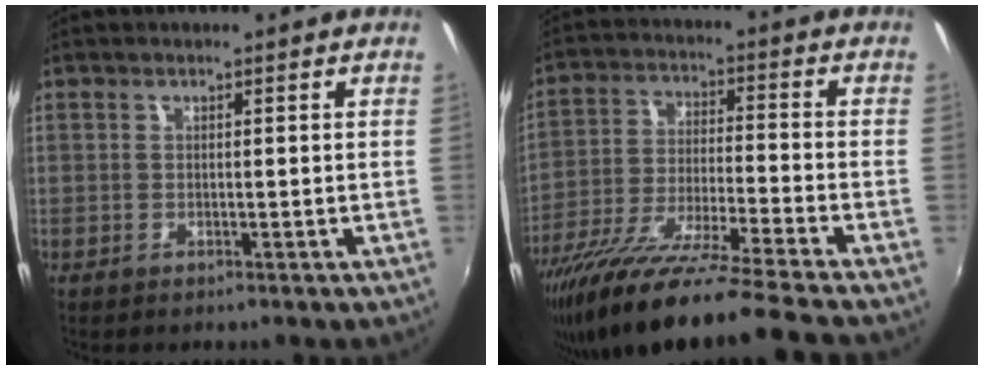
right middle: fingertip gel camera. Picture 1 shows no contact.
{"total": 21.0, "force": [-17.8, -1.5, 11.0], "torque": [-0.198, -0.057, -0.308]}